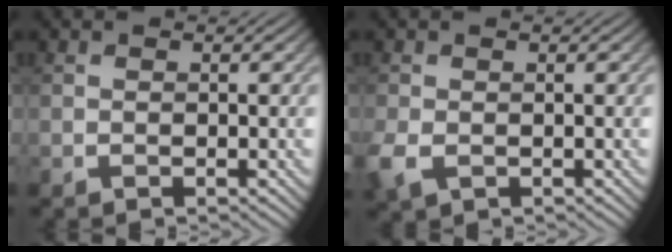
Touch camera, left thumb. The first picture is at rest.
{"total": 3.2, "force": [-1.0, 2.2, 2.2], "torque": [-0.064, -0.010, -0.022]}